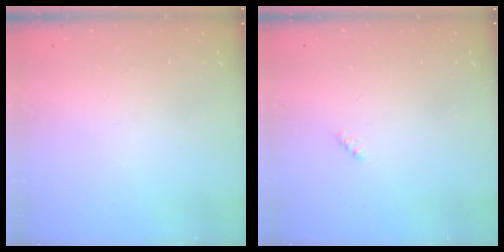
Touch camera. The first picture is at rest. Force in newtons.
{"total": 2.4, "press": 2.4, "slide": 0.5}